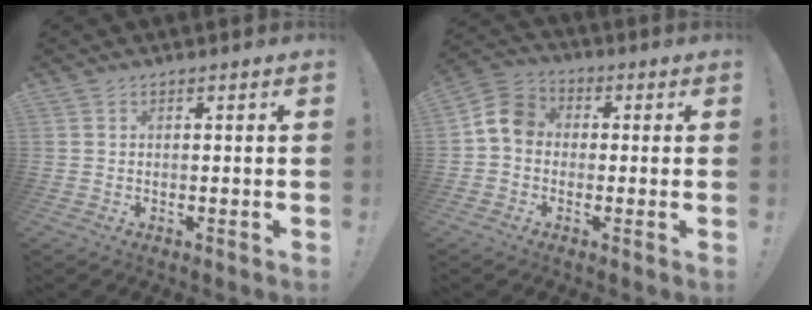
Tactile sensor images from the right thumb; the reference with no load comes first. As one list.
[{"total": 8.5, "force": [-0.3, 6.8, 5.0], "torque": [-0.090, 0.024, 0.001]}]